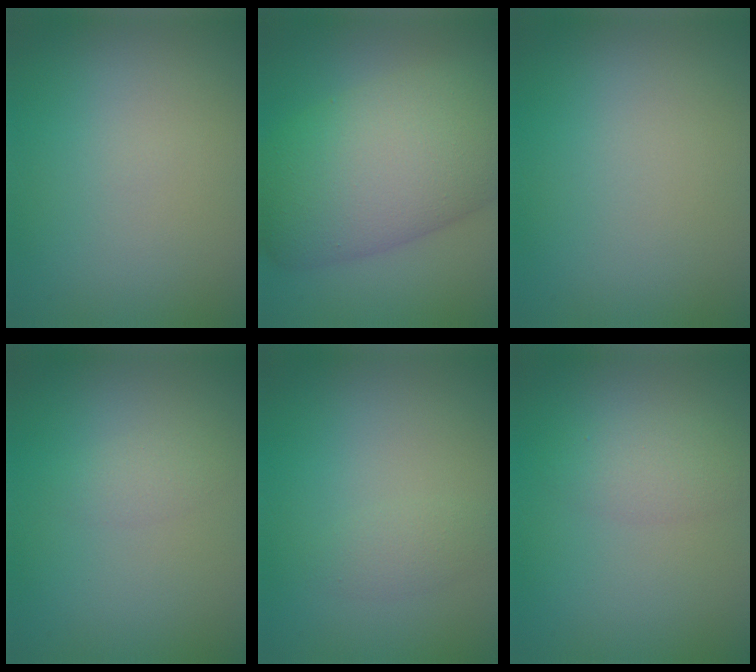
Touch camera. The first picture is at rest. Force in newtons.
{"total": 12.2, "press": 12.1, "slide": 0.8}
{"total": 0.0}
{"total": 1.1, "press": 1.1, "slide": 0.1}
{"total": 1.4, "press": 1.4, "slide": 0.1}
{"total": 2.2, "press": 2.2, "slide": 0.1}